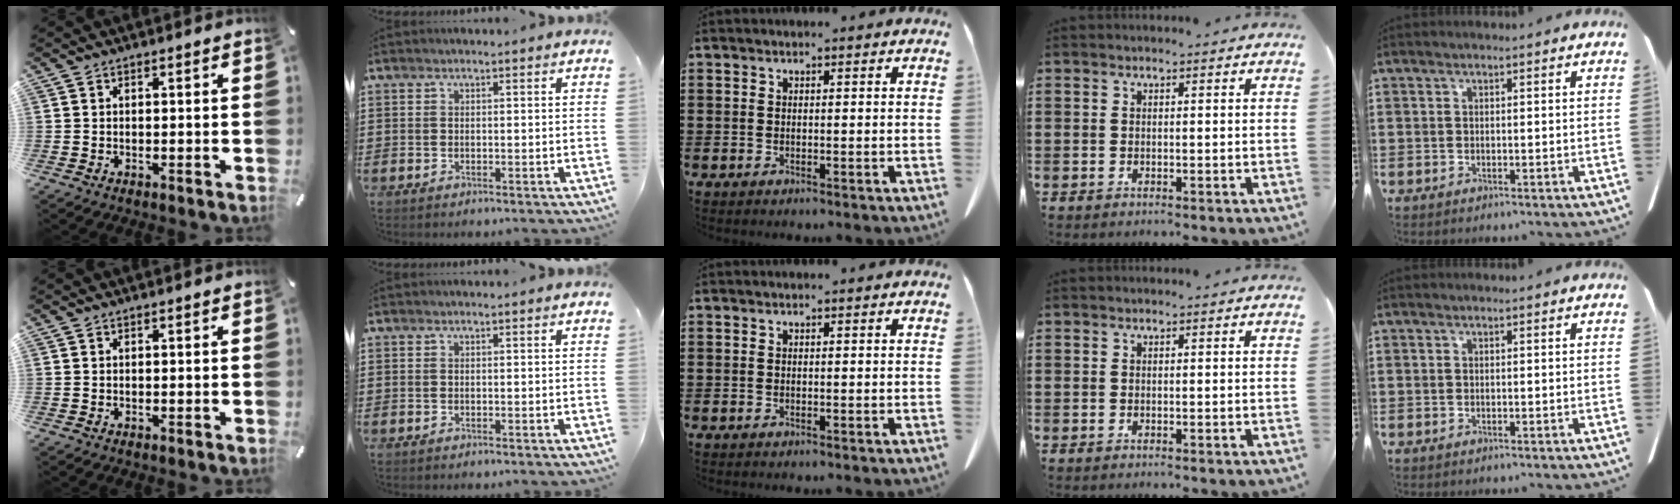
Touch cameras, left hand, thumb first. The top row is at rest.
{}